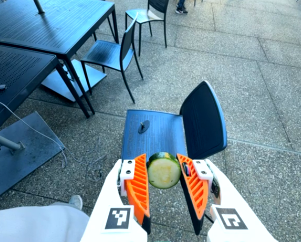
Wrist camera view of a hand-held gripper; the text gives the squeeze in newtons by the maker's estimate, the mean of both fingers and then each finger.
{"total": 10.5, "left": 9.9, "right": 11.0}